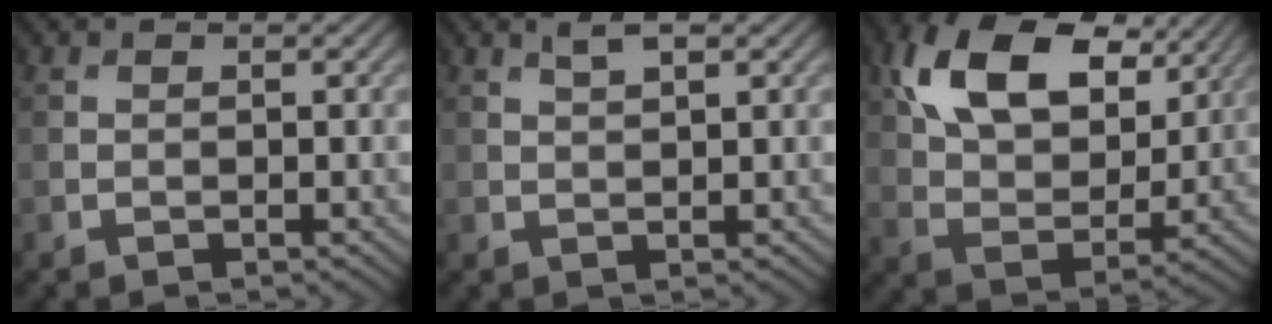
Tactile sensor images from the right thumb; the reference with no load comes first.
{"total": 2.1, "force": [1.2, 0.5, 1.6], "torque": [-0.036, 0.002, 0.024]}
{"total": 14.7, "force": [7.0, 8.5, 9.7], "torque": [-0.198, 0.015, 0.126]}